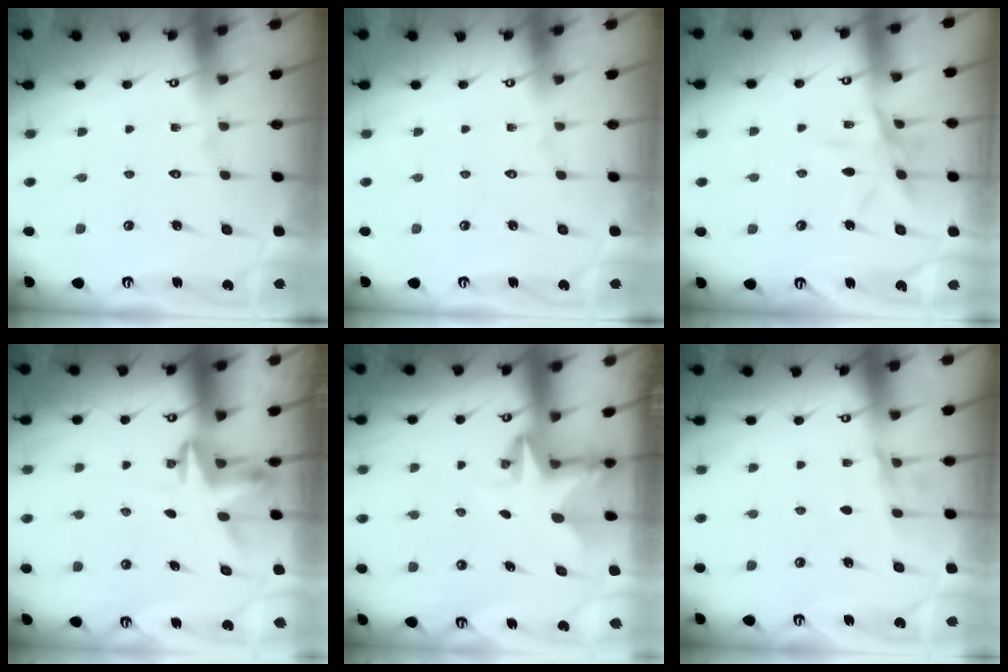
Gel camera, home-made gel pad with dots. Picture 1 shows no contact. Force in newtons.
{"total": 0.0}
{"total": 9.5, "press": 9.4, "slide": 0.8}
{"total": 3.4, "press": 3.4, "slide": 0.3}
{"total": 2.8, "press": 2.8, "slide": 0.2}
{"total": 4.0, "press": 3.8, "slide": 1.1}